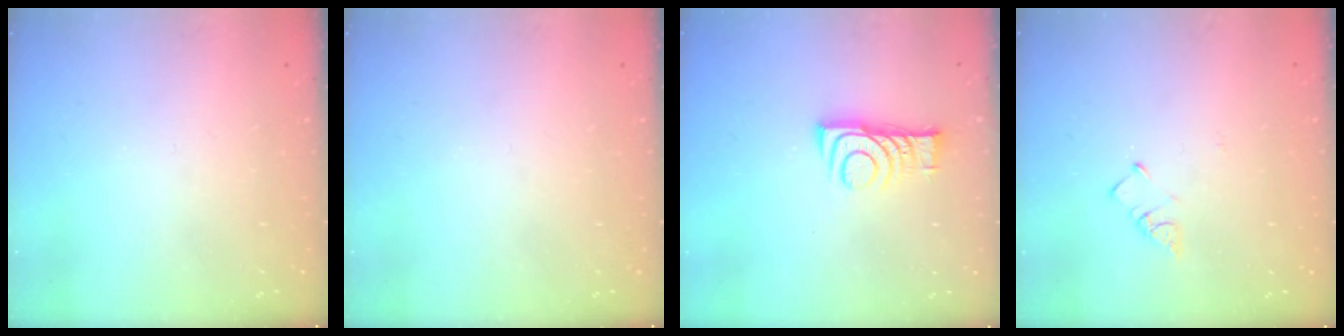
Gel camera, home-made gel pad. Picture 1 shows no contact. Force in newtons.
{"total": 0.0}
{"total": 8.9, "press": 8.9, "slide": 0.4}
{"total": 3.0, "press": 3.0, "slide": 0.4}